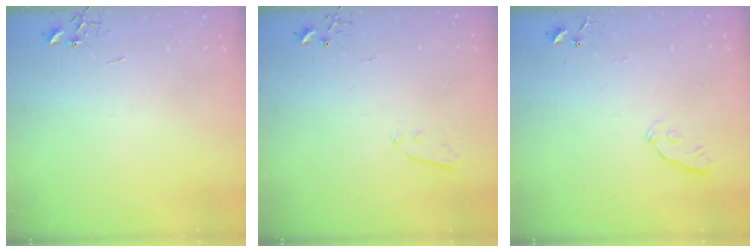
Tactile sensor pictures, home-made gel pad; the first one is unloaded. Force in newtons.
{"total": 3.5, "press": 3.4, "slide": 0.6}
{"total": 4.1, "press": 4.0, "slide": 0.6}